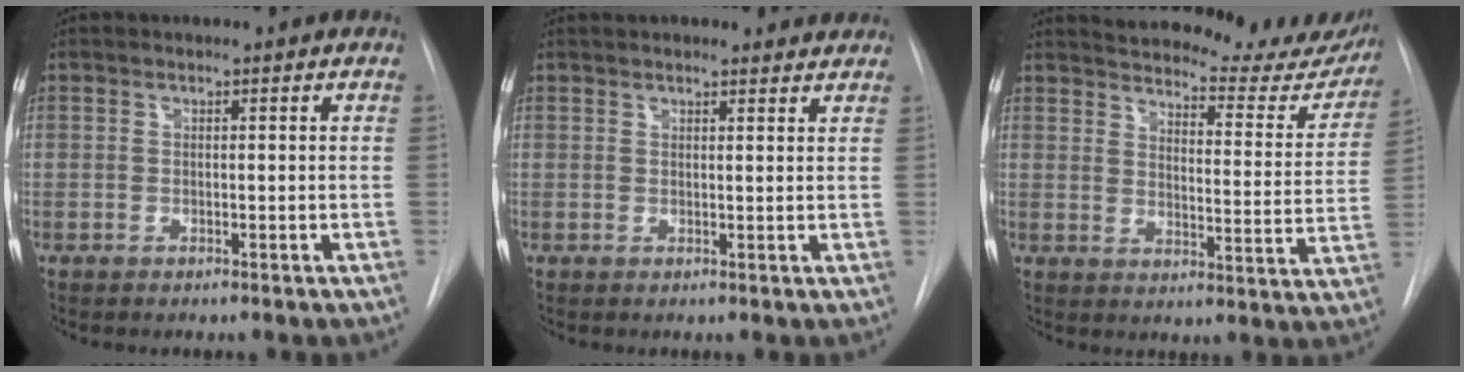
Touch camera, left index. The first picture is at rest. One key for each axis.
{"total": 6.9, "fx": 6.4, "fy": 1.8, "fz": 1.9, "tx": -0.016, "ty": 0.022, "tz": 0.067}
{"total": 23.4, "fx": 21.8, "fy": 5.2, "fz": 6.9, "tx": -0.095, "ty": -0.074, "tz": 0.252}